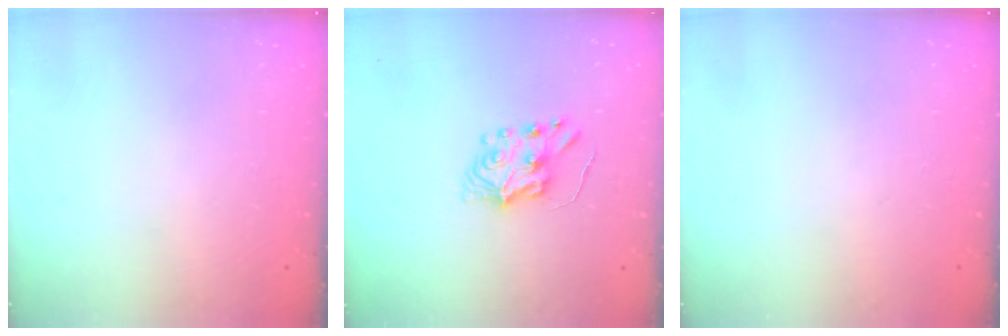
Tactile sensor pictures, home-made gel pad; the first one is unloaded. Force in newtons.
{"total": 7.3, "press": 7.3, "slide": 0.7}
{"total": 0.0}